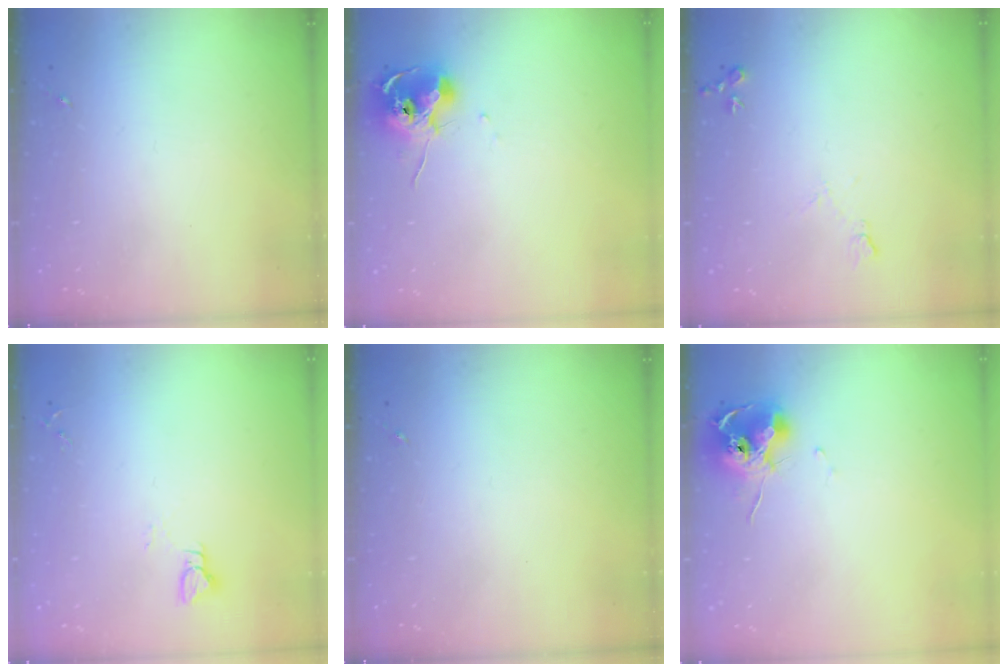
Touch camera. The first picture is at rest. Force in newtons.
{"total": 10.3, "press": 10.3, "slide": 0.9}
{"total": 6.9, "press": 6.8, "slide": 1.0}
{"total": 2.9, "press": 2.9, "slide": 0.3}
{"total": 0.0}
{"total": 11.2, "press": 11.1, "slide": 1.1}